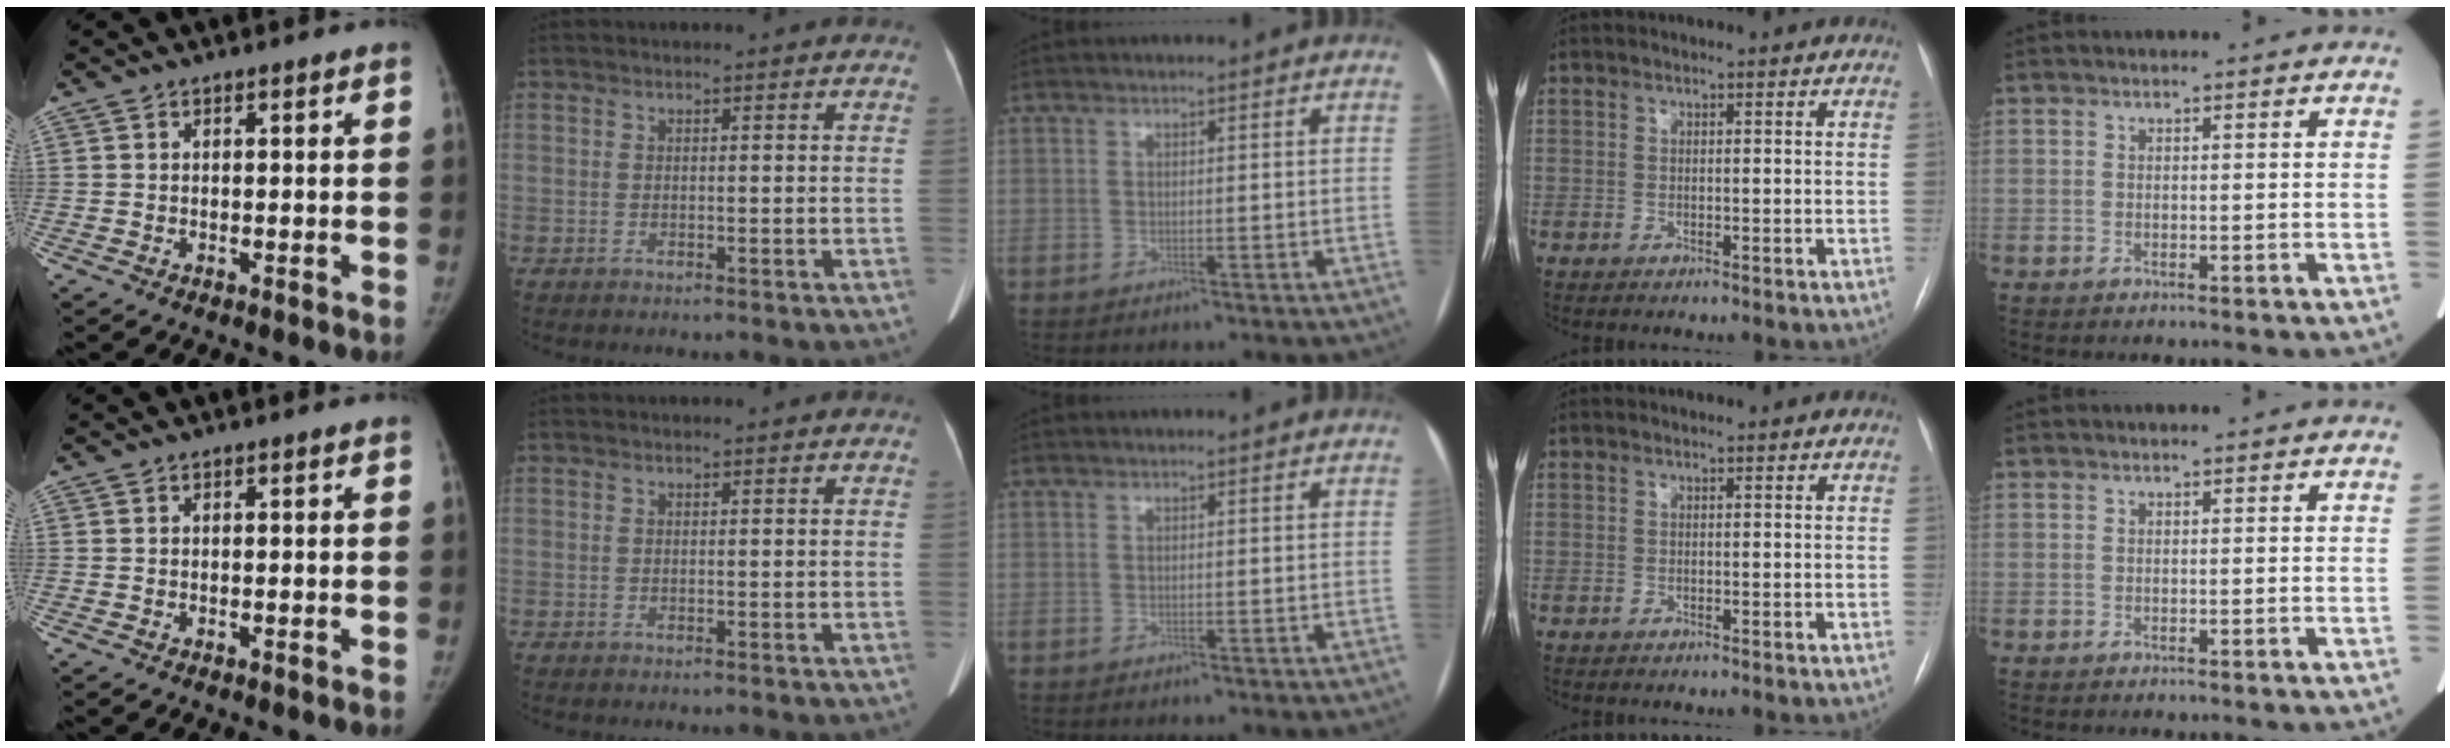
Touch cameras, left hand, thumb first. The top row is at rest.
{}